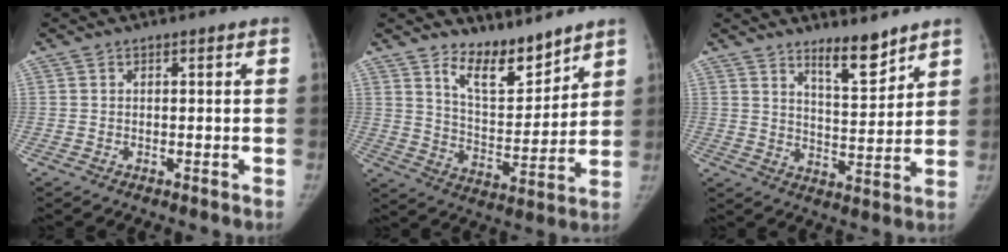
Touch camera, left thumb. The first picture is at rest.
{"total": 9.8, "force": [8.1, 3.5, 4.3], "torque": [-0.044, -0.076, 0.152]}
{"total": 7.6, "force": [6.1, 1.8, 4.2], "torque": [-0.050, -0.057, 0.104]}